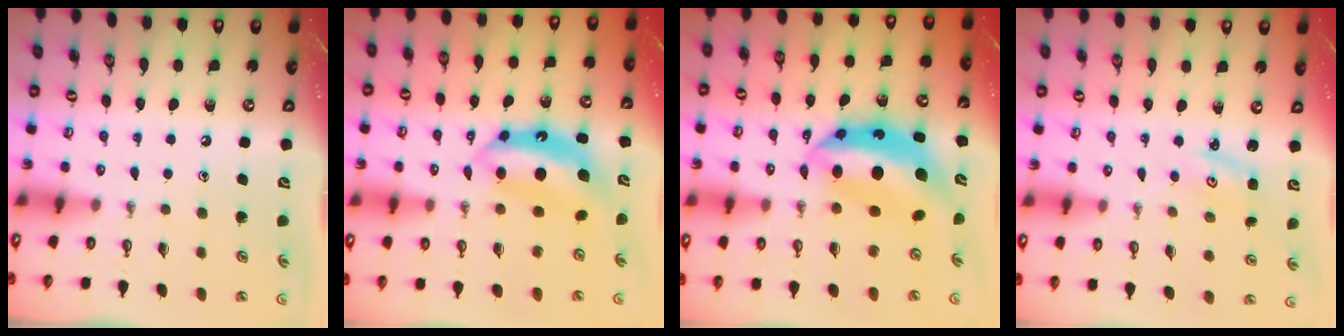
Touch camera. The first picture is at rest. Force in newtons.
{"total": 7.1, "press": 7.1, "slide": 0.5}
{"total": 11.2, "press": 11.1, "slide": 0.8}
{"total": 1.8, "press": 1.8, "slide": 0.3}